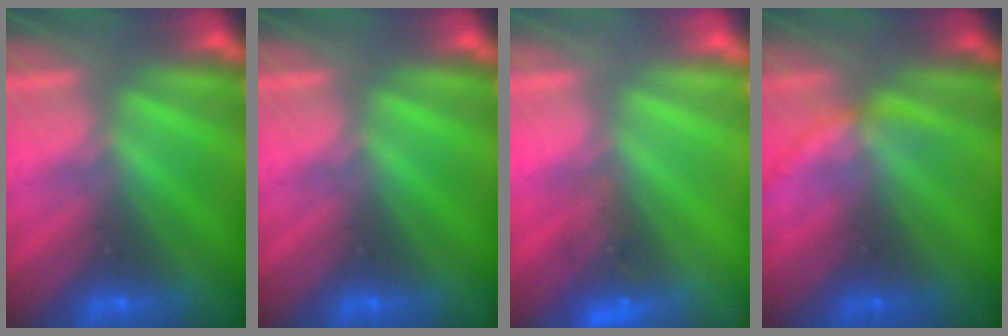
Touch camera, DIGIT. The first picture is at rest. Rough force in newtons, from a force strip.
{"total": 0.0}
{"total": 2.6}
{"total": 1.9}